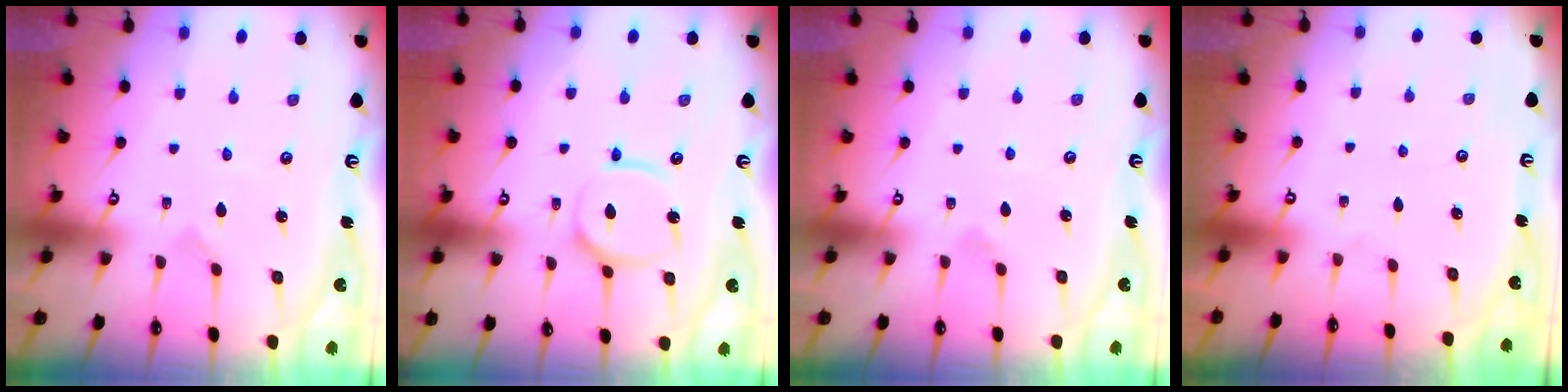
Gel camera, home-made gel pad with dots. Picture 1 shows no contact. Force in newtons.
{"total": 11.1, "press": 11.0, "slide": 1.4}
{"total": 1.3, "press": 1.2, "slide": 0.4}
{"total": 0.0}